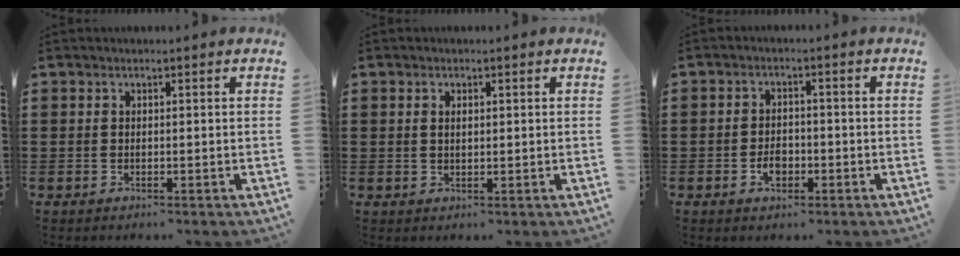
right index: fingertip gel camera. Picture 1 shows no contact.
{"total": 1.2, "force": [0.3, 0.6, 1.0], "torque": [-0.021, 0.005, 0.005]}
{"total": 2.9, "force": [-1.2, 1.8, 1.9], "torque": [-0.029, -0.003, -0.023]}